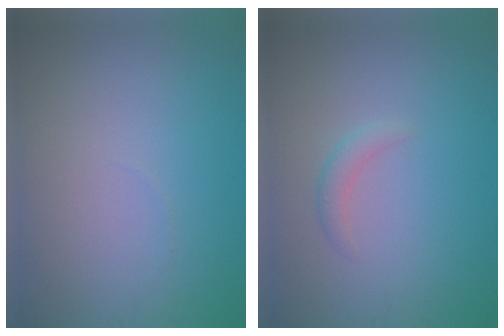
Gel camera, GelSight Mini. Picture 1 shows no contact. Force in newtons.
{"total": 1.2, "press": 1.2, "slide": 0.0}